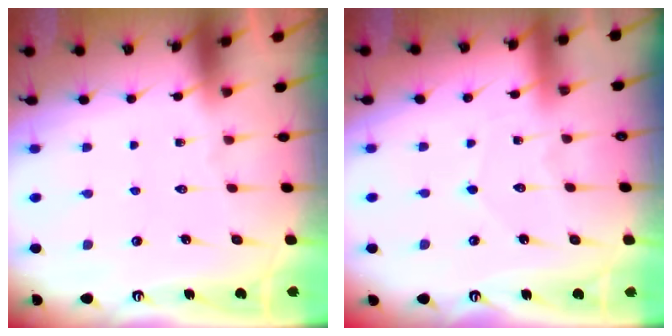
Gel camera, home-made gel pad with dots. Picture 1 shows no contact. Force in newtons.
{"total": 4.0, "press": 4.0, "slide": 0.3}